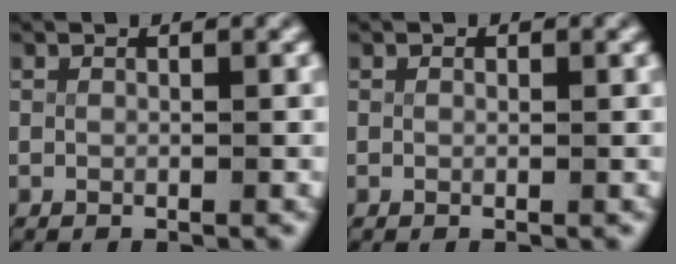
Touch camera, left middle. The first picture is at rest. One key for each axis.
{"total": 0.0}